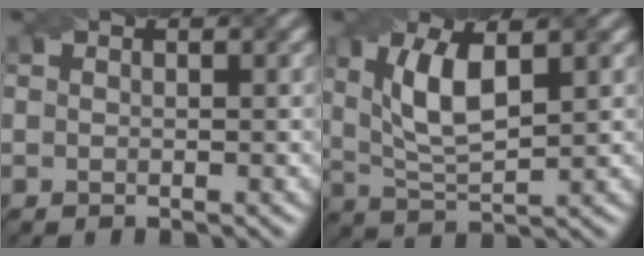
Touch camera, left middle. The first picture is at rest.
{"total": 5.8, "force": [1.3, 2.1, 5.2], "torque": [-0.108, 0.006, 0.038]}